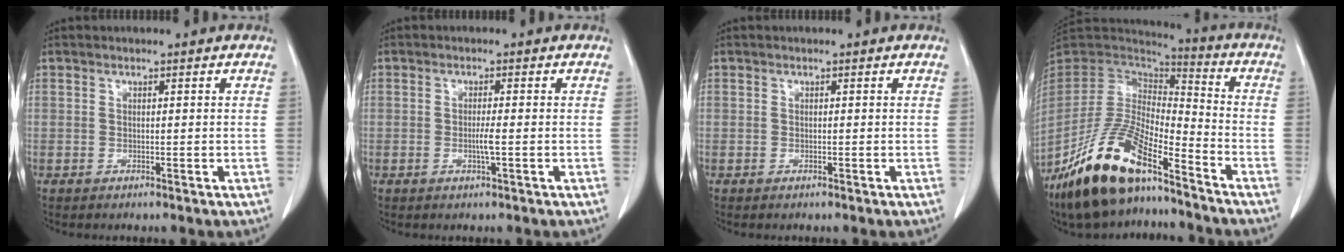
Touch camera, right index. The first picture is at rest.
{"total": 1.9, "force": [-0.4, 0.0, 1.9], "torque": [-0.037, -0.003, -0.007]}
{"total": 0.0}
{"total": 18.7, "force": [-13.0, 5.3, 12.3], "torque": [-0.256, -0.017, -0.244]}